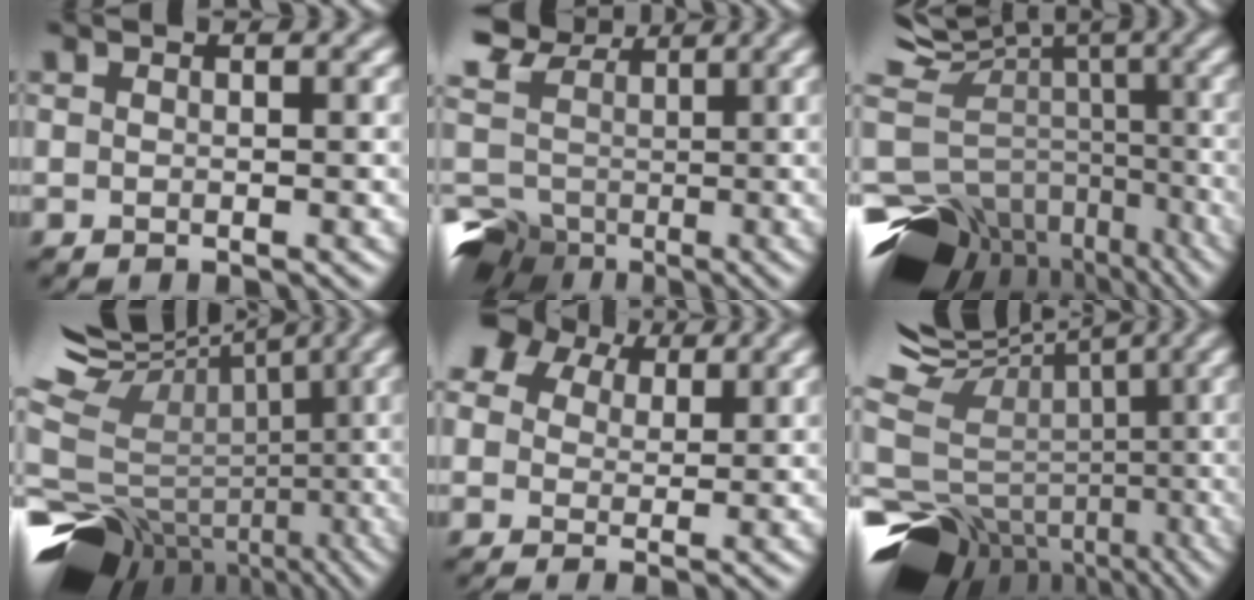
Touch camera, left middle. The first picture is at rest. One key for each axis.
{"total": 10.0, "fx": 1.1, "fy": 8.4, "fz": 5.4, "tx": -0.141, "ty": 0.021, "tz": 0.021}
{"total": 12.3, "fx": -3.8, "fy": 8.9, "fz": 7.5, "tx": -0.162, "ty": 0.008, "tz": -0.016}
{"total": 13.3, "fx": -3.3, "fy": 9.9, "fz": 8.3, "tx": -0.191, "ty": 0.031, "tz": -0.021}
{"total": 5.4, "fx": 3.1, "fy": 3.5, "fz": 2.8, "tx": -0.059, "ty": 0.013, "tz": 0.047}
{"total": 12.8, "fx": -4.8, "fy": 9.4, "fz": 7.4, "tx": -0.167, "ty": 0.019, "tz": -0.033}